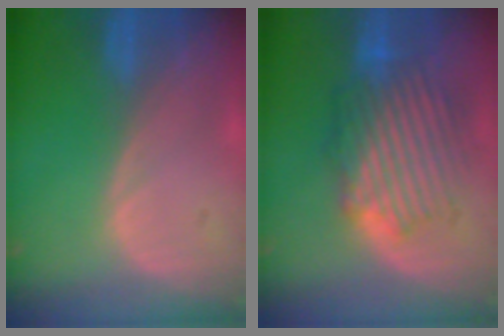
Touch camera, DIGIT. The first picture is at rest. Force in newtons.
{"total": 8.9, "press": 8.6, "slide": 2.2}